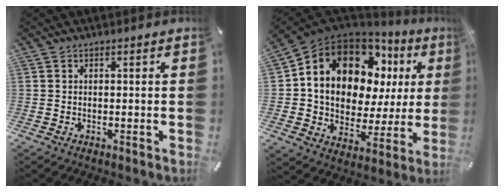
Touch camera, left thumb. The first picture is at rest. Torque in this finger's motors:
{"motor_torque": [2.53, 2.48, 2.77, 0.00, 0.30]}